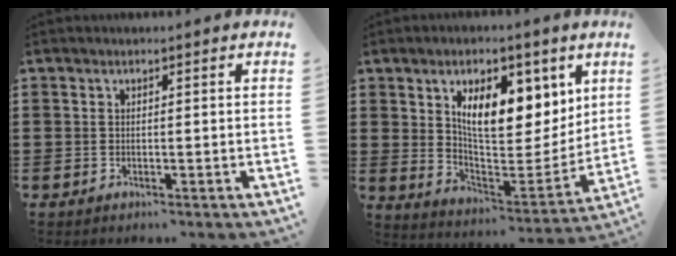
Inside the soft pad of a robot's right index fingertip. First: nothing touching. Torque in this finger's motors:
{"motor_torque": [1.40, 0.73, 1.05, 0.21]}